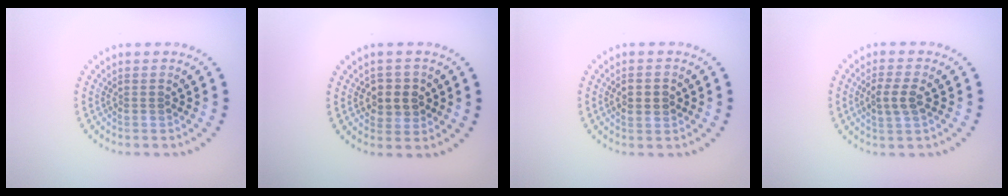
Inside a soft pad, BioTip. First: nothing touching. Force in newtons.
{"total": 2.7, "press": 2.6, "slide": 0.6}
{"total": 2.2, "press": 2.2, "slide": 0.3}
{"total": 2.6, "press": 2.5, "slide": 0.6}